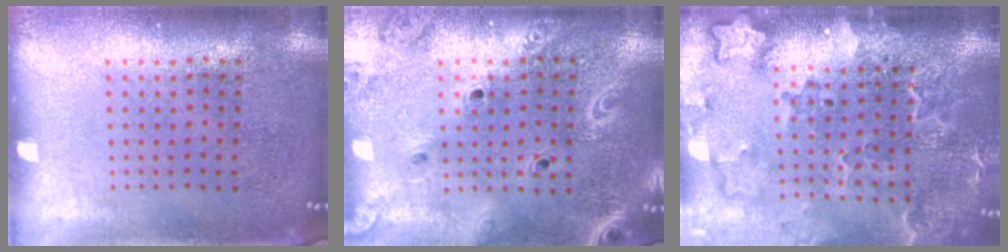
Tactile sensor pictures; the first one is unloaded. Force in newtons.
{"total": 2.2, "press": 2.0, "slide": 0.9}
{"total": 2.9, "press": 2.2, "slide": 1.8}